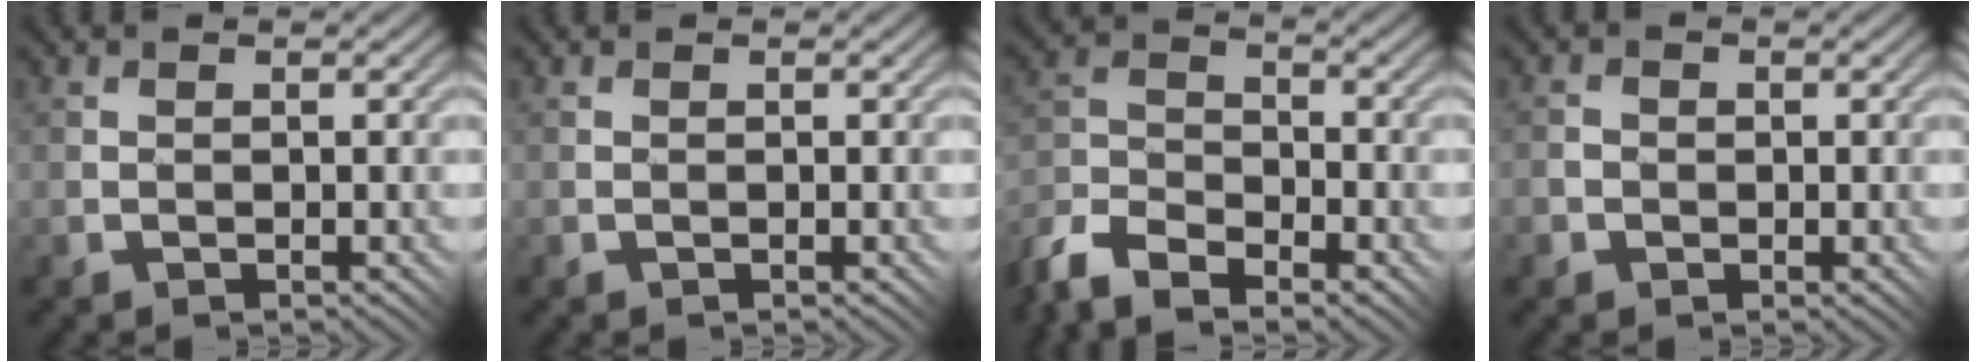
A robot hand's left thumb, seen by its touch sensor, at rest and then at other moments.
{"total": 0.0}
{"total": 10.2, "force": [-7.7, 4.5, 4.9], "torque": [-0.113, -0.015, -0.154]}
{"total": 2.3, "force": [-0.7, 2.2, 0.2], "torque": [0.001, 0.005, -0.021]}